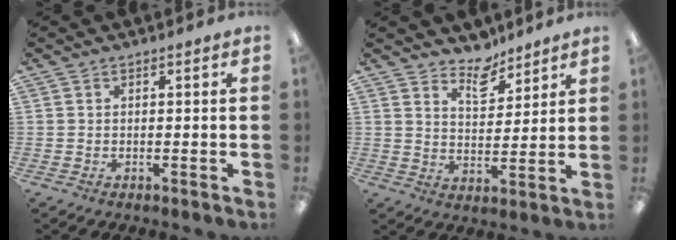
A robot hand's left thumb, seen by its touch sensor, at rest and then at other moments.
{"total": 7.0, "force": [5.9, 3.3, 1.6], "torque": [-0.014, -0.042, 0.104]}